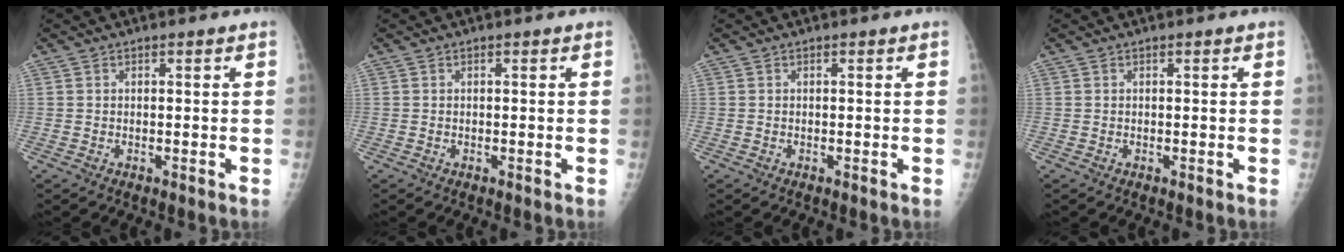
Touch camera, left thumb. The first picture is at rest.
{"total": 0.0}
{"total": 0.0}
{"total": 0.0}